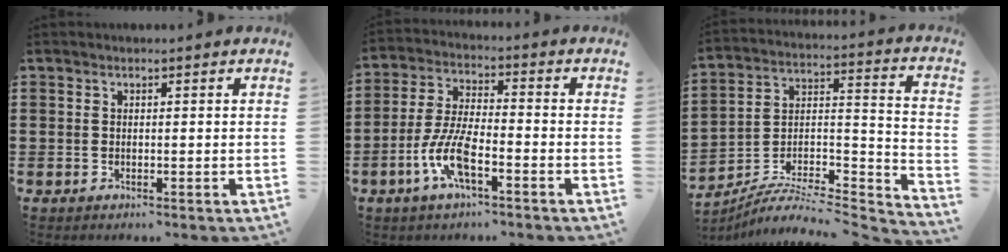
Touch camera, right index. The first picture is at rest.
{"total": 8.1, "force": [-3.8, 2.3, 6.8], "torque": [-0.161, -0.012, -0.075]}
{"total": 6.4, "force": [-5.5, 1.8, 2.9], "torque": [-0.050, -0.006, -0.110]}